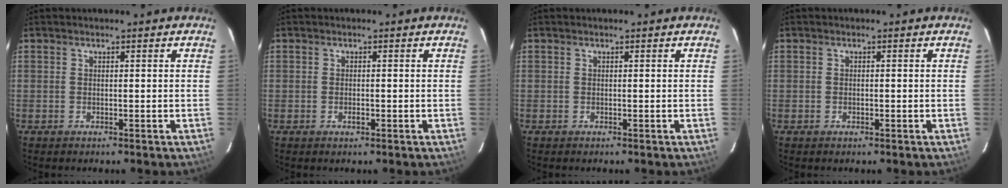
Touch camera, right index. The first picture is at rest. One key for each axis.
{"total": 1.2, "fx": -0.6, "fy": 0.7, "fz": 0.7, "tx": -0.014, "ty": 0.000, "tz": -0.009}
{"total": 0.0}
{"total": 0.7, "fx": -0.3, "fy": 0.5, "fz": 0.3, "tx": -0.004, "ty": 0.001, "tz": -0.005}